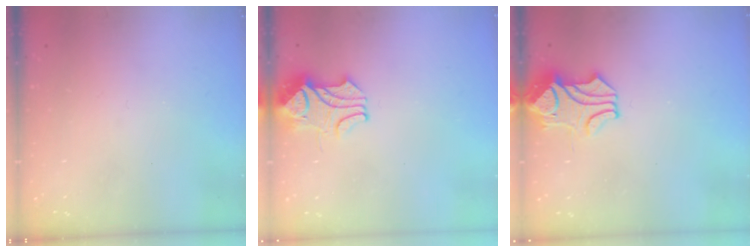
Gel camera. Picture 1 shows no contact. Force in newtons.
{"total": 2.1, "press": 1.9, "slide": 0.9}
{"total": 1.0, "press": 0.6, "slide": 0.7}